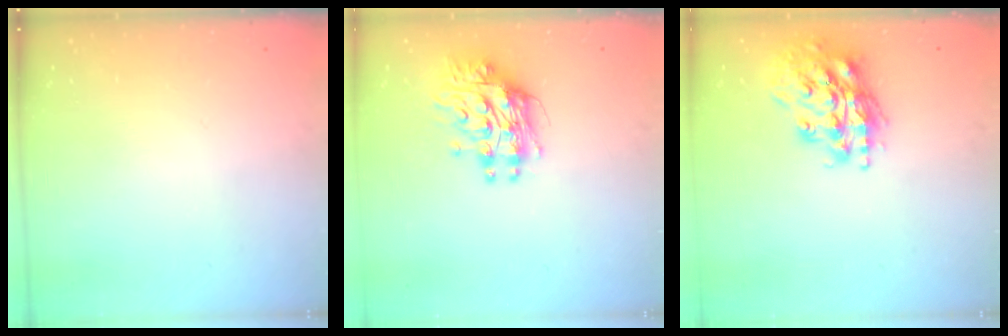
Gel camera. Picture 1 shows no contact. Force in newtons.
{"total": 10.4, "press": 10.4, "slide": 0.9}
{"total": 17.4, "press": 17.3, "slide": 2.4}